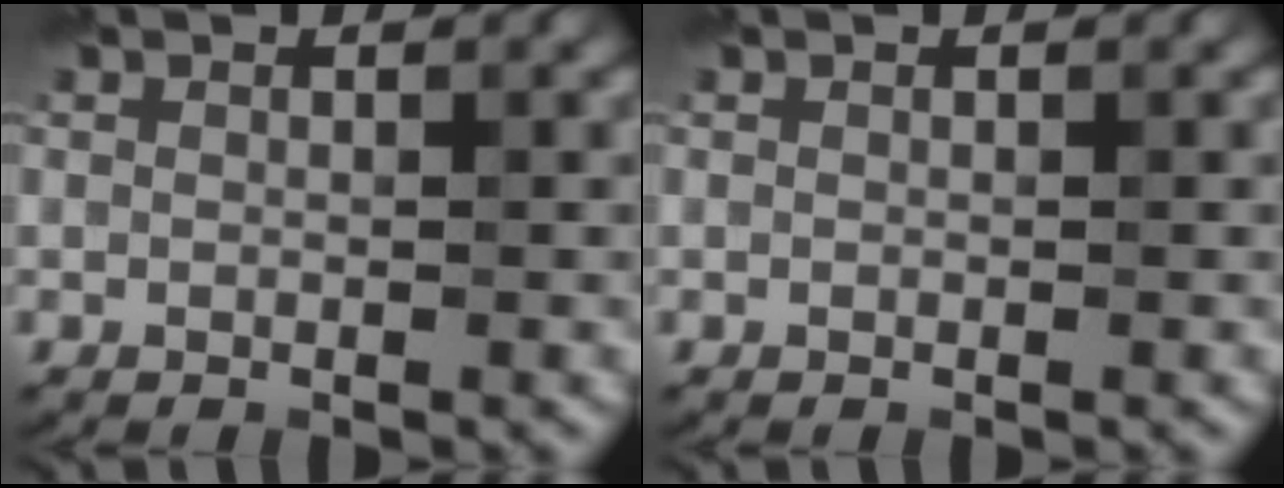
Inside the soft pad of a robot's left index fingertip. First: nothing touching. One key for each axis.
{"total": 0.0}